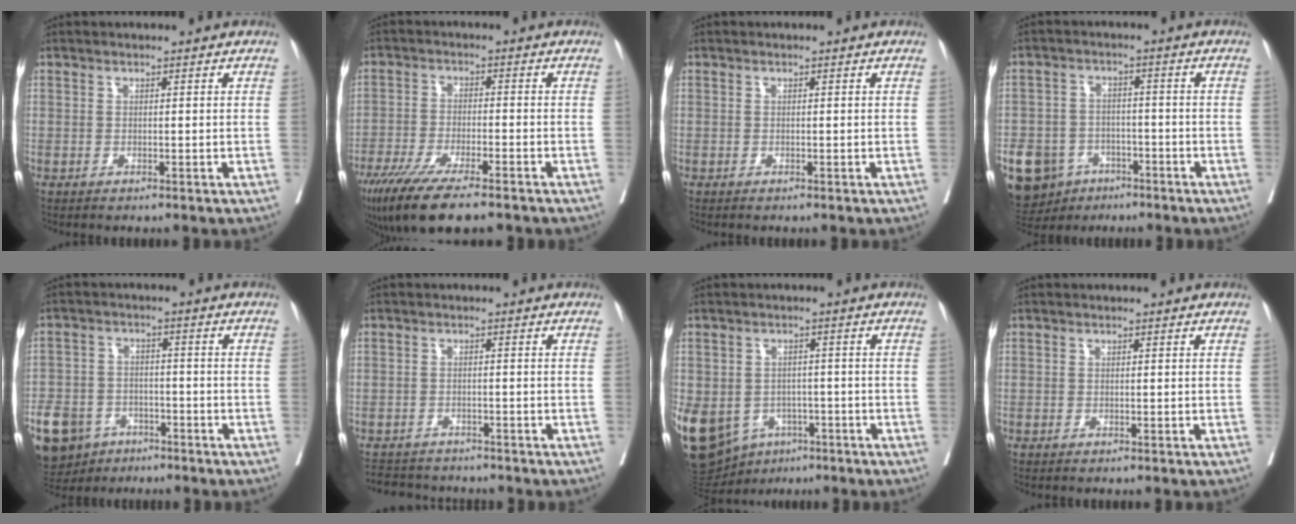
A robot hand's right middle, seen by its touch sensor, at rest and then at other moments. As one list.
[{"total": 13.4, "force": [-10.0, 2.0, 8.7], "torque": [-0.153, -0.035, -0.164]}, {"total": 0.0}, {"total": 13.5, "force": [-7.3, 10.3, 4.8], "torque": [-0.126, 0.008, -0.107]}, {"total": 14.9, "force": [-9.1, 10.1, 6.1], "torque": [-0.161, -0.004, -0.141]}, {"total": 5.7, "force": [-5.4, 1.7, 0.5], "torque": [-0.004, -0.001, -0.082]}, {"total": 25.7, "force": [-10.7, 20.1, 12.0], "torque": [-0.387, -0.018, -0.148]}, {"total": 0.0}]